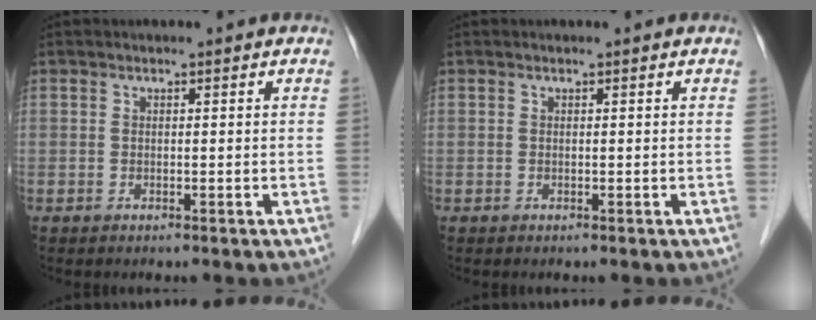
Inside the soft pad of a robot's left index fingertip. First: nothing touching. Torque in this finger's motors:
{"motor_torque": [-0.13, 0.01, 0.00, -0.01]}